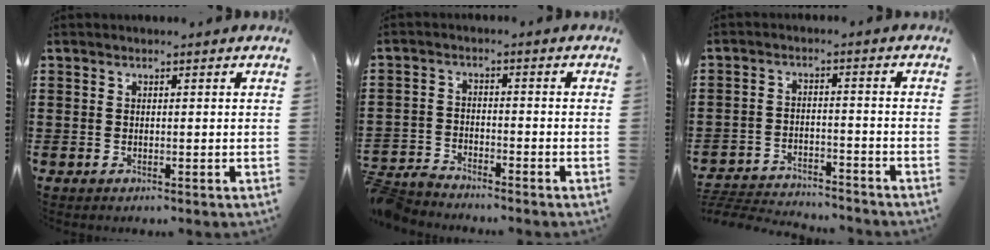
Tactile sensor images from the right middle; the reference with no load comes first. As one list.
[{"total": 3.6, "force": [-3.5, 0.4, 0.3], "torque": [-0.025, 0.000, -0.080]}, {"total": 4.3, "force": [-4.2, 0.5, 0.4], "torque": [-0.025, 0.000, -0.095]}]